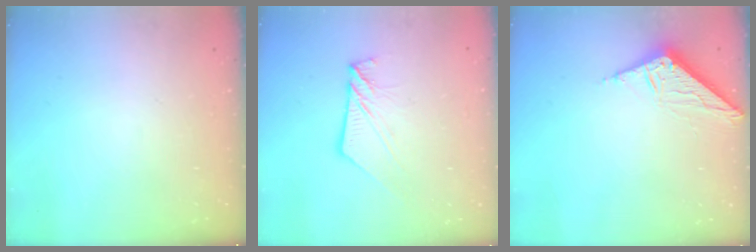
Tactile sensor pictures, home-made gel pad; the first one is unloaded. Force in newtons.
{"total": 9.0, "press": 8.9, "slide": 0.8}
{"total": 8.3, "press": 8.3, "slide": 0.5}